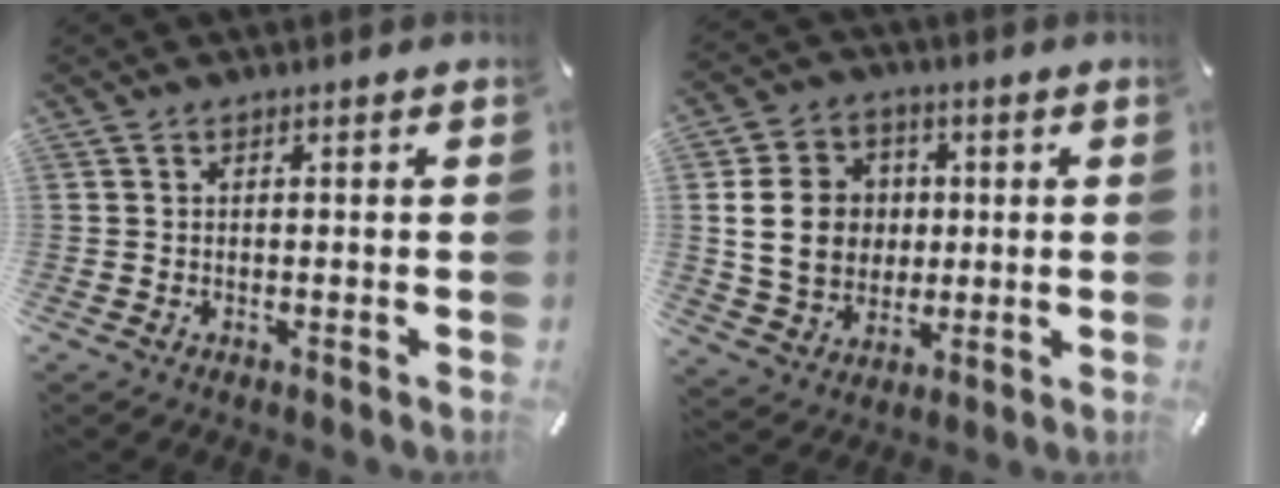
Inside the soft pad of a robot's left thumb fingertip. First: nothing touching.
{"total": 13.4, "force": [1.0, 11.4, 6.8], "torque": [-0.133, 0.010, 0.021]}